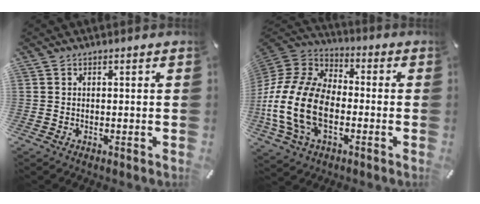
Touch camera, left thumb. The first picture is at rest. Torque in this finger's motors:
{"motor_torque": [0.90, 2.32, 2.13, 0.64, 0.84]}